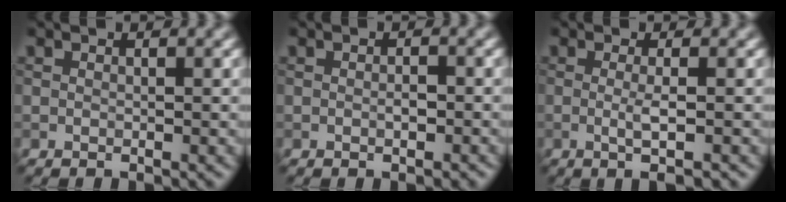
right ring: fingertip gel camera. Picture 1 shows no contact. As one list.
[{"total": 1.0, "force": [-0.3, 0.4, 0.9], "torque": [-0.014, 0.000, -0.004]}, {"total": 2.6, "force": [-0.3, 0.5, 2.5], "torque": [-0.043, -0.007, -0.007]}]